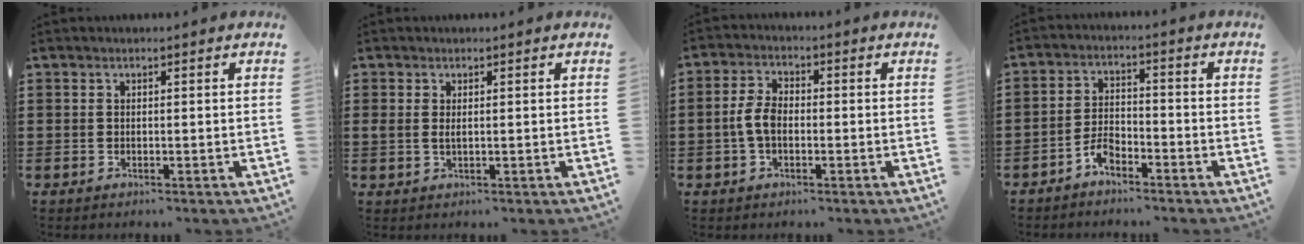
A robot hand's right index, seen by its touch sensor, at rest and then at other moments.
{"total": 1.2, "force": [0.3, 0.5, 1.1], "torque": [-0.023, 0.004, 0.005]}
{"total": 4.4, "force": [-0.9, 2.4, 3.6], "torque": [-0.094, -0.004, -0.025]}
{"total": 3.7, "force": [-3.0, 1.5, 1.5], "torque": [-0.037, 0.007, -0.062]}